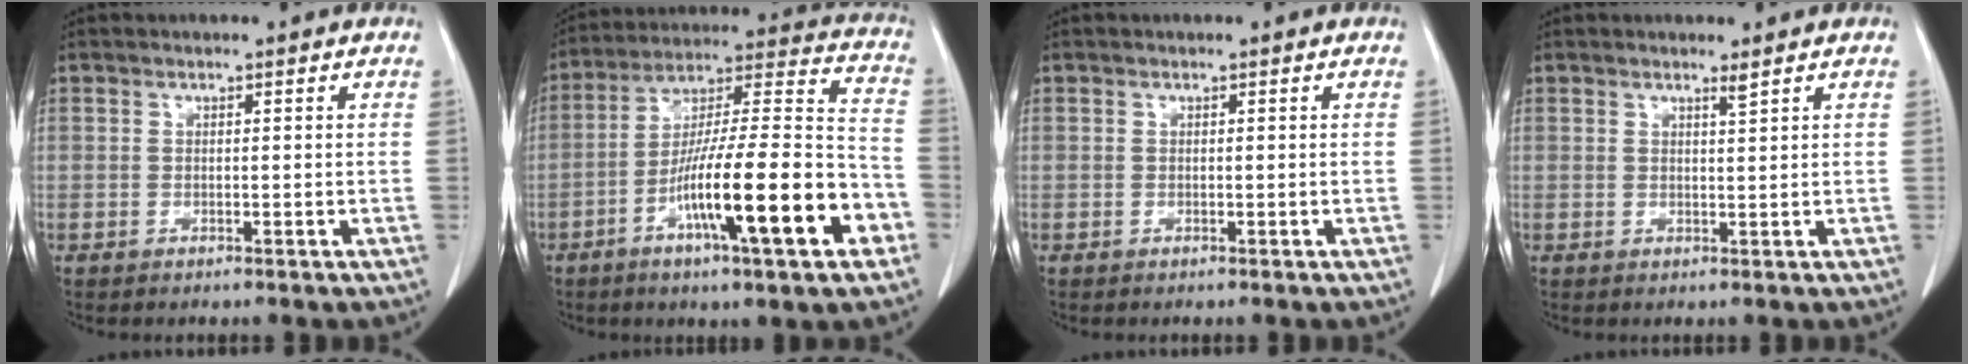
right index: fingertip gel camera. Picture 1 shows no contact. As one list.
[{"total": 21.5, "force": [-8.5, 1.9, 19.6], "torque": [-0.301, -0.005, -0.140]}, {"total": 0.0}, {"total": 1.0, "force": [0.8, -0.3, 0.6], "torque": [-0.019, -0.010, 0.016]}]